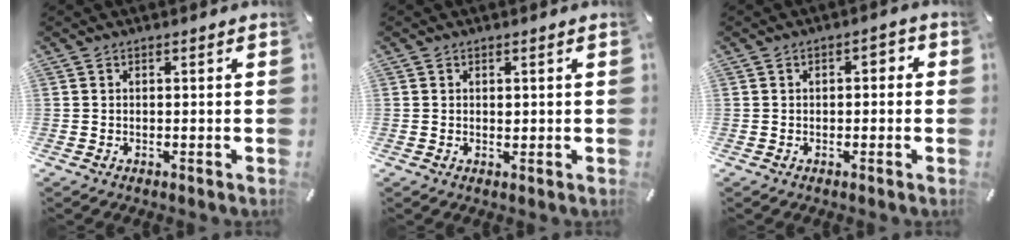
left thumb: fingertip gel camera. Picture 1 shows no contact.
{"total": 1.0, "force": [0.2, 0.8, 0.5], "torque": [-0.003, 0.000, 0.002]}
{"total": 2.3, "force": [-0.7, 1.6, 1.5], "torque": [-0.029, 0.014, -0.018]}